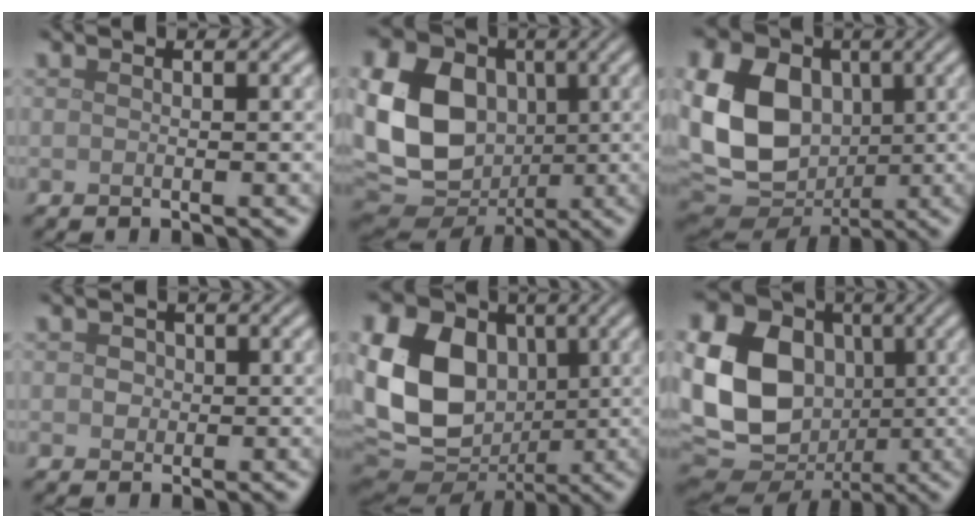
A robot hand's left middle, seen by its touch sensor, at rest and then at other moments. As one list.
[{"total": 16.3, "force": [0.7, 13.1, 9.8], "torque": [-0.220, 0.003, 0.005]}, {"total": 14.5, "force": [0.8, 11.2, 9.1], "torque": [-0.202, -0.001, 0.018]}, {"total": 1.7, "force": [0.4, 1.5, 0.7], "torque": [-0.003, 0.007, 0.000]}, {"total": 16.4, "force": [1.2, 12.8, 10.2], "torque": [-0.226, 0.010, 0.021]}, {"total": 20.9, "force": [0.8, 17.9, 10.8], "torque": [-0.253, 0.011, -0.020]}]